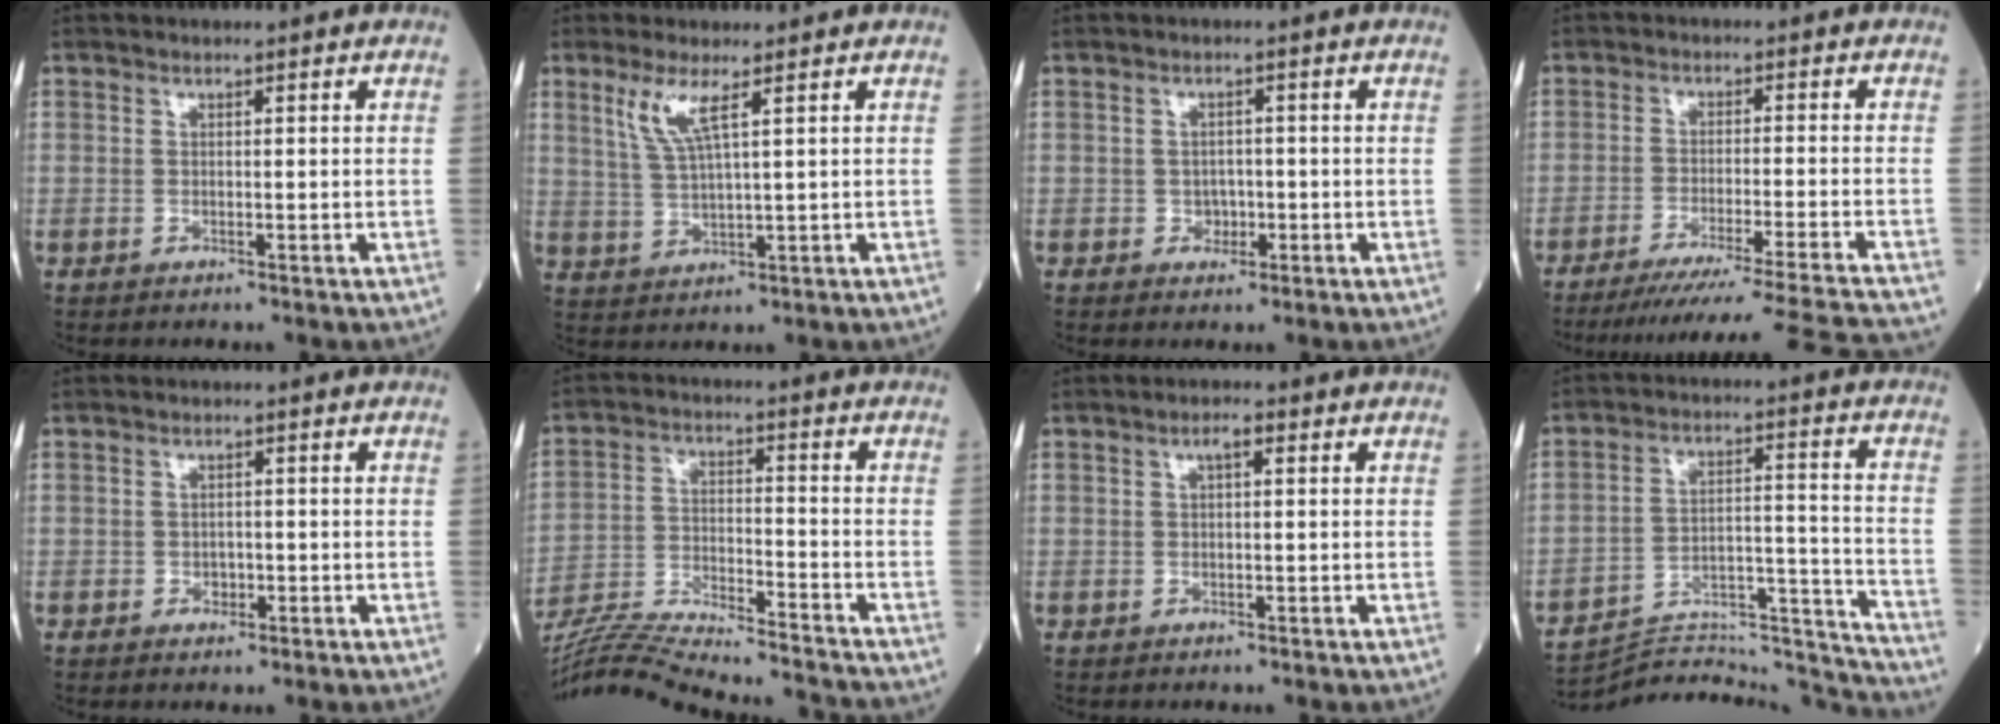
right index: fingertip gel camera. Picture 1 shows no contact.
{"total": 5.0, "force": [2.6, 0.1, 4.3], "torque": [-0.096, -0.002, 0.058]}
{"total": 2.1, "force": [-0.6, 1.7, 1.0], "torque": [-0.010, 0.005, -0.005]}
{"total": 20.3, "force": [-18.9, -3.2, 6.9], "torque": [-0.071, -0.056, -0.263]}
{"total": 1.5, "force": [-0.5, 1.2, 0.7], "torque": [-0.011, 0.004, -0.003]}
{"total": 22.1, "force": [-20.7, 1.4, 7.6], "torque": [-0.157, -0.023, -0.326]}
{"total": 1.5, "force": [0.5, 0.3, 1.4], "torque": [-0.024, 0.004, 0.007]}
{"total": 21.6, "force": [-21.5, 0.3, 2.2], "torque": [-0.028, 0.043, -0.307]}